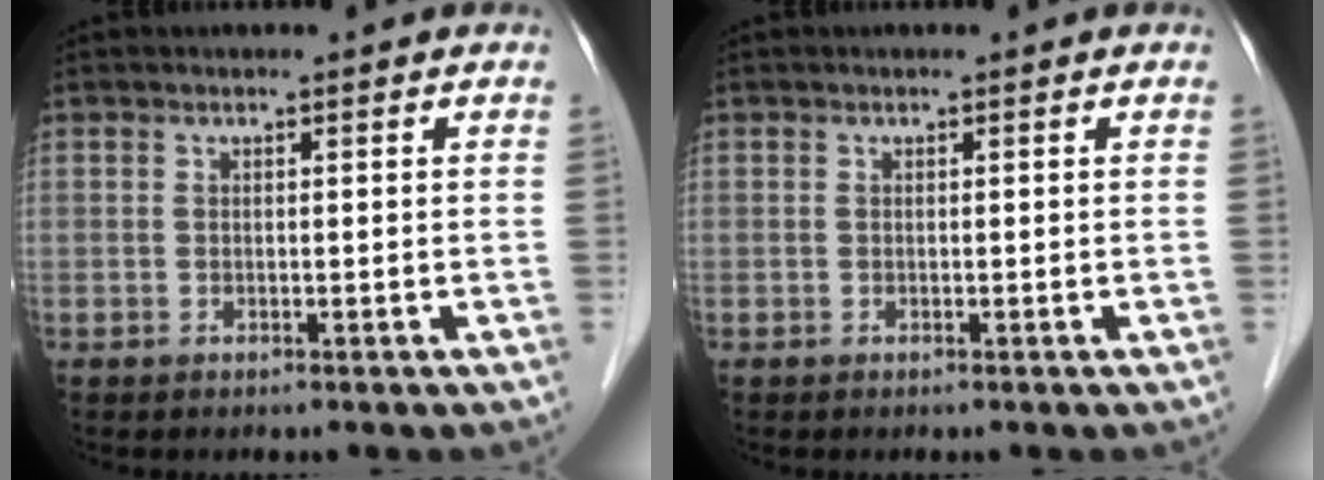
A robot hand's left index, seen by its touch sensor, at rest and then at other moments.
{"total": 0.0}